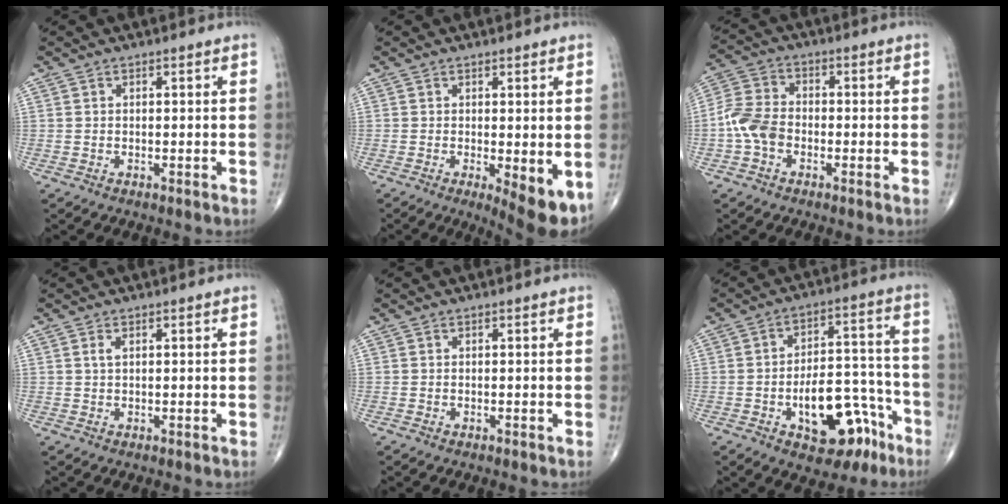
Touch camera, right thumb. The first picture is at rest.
{"total": 6.9, "force": [-1.3, 2.1, 6.4], "torque": [-0.086, -0.020, -0.014]}
{"total": 7.4, "force": [-2.2, 5.2, 4.8], "torque": [-0.095, 0.023, -0.055]}
{"total": 1.2, "force": [0.4, 0.5, 0.9], "torque": [-0.024, 0.006, 0.009]}
{"total": 0.0}
{"total": 16.3, "force": [-7.6, 8.4, 11.8], "torque": [-0.131, 0.064, -0.098]}